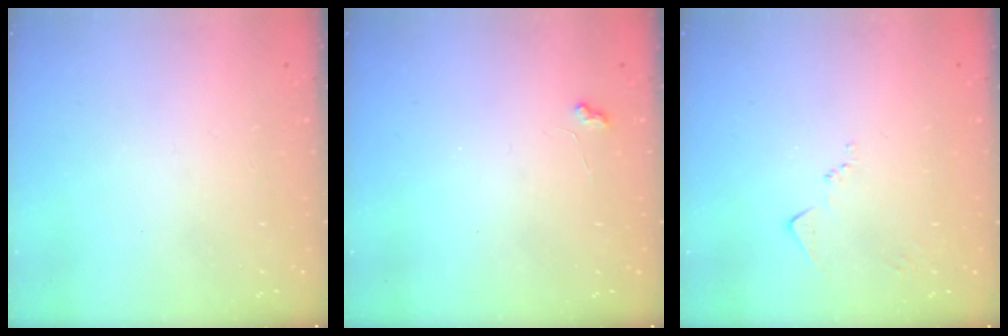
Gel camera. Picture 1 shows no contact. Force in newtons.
{"total": 4.3, "press": 4.3, "slide": 0.6}
{"total": 7.8, "press": 7.8, "slide": 0.5}